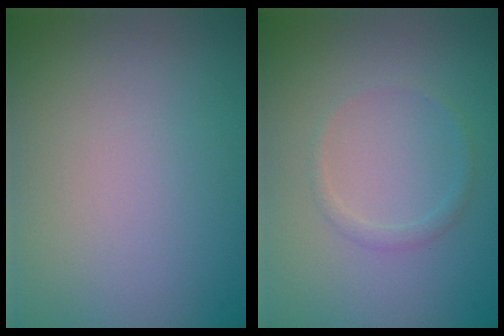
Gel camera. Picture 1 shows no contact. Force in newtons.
{"total": 1.0, "press": 1.0, "slide": 0.1}